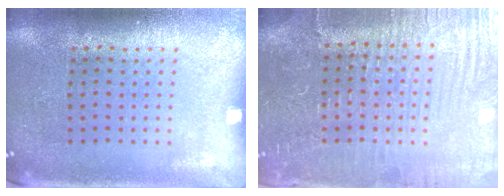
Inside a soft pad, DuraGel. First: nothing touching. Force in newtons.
{"total": 4.4, "press": 4.2, "slide": 1.2}